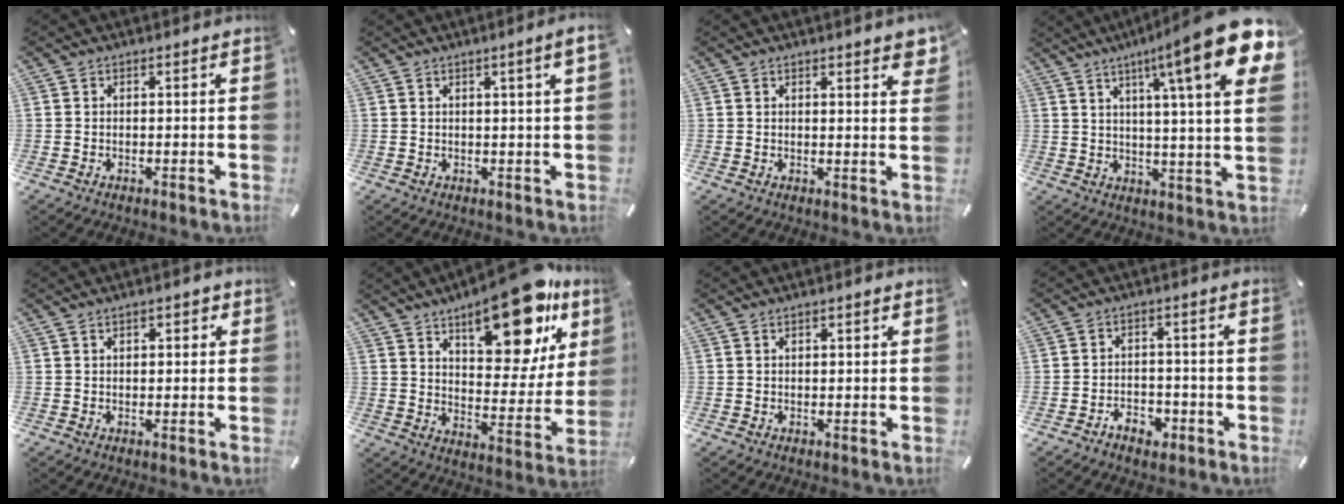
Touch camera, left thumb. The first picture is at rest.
{"total": 3.2, "force": [1.0, 0.1, 3.0], "torque": [-0.056, -0.001, 0.016]}
{"total": 2.8, "force": [2.2, 0.3, 1.7], "torque": [-0.023, -0.012, 0.036]}
{"total": 19.3, "force": [9.1, 2.6, 16.9], "torque": [-0.265, -0.049, 0.129]}
{"total": 2.3, "force": [0.6, 1.3, 1.7], "torque": [-0.028, 0.003, 0.007]}
{"total": 22.0, "force": [14.0, 9.4, 14.1], "torque": [-0.184, -0.088, 0.226]}
{"total": 1.0, "force": [0.4, 0.4, 0.8], "torque": [-0.016, 0.004, 0.006]}
{"total": 4.6, "force": [-2.9, 3.2, 1.7], "torque": [-0.025, 0.013, -0.051]}